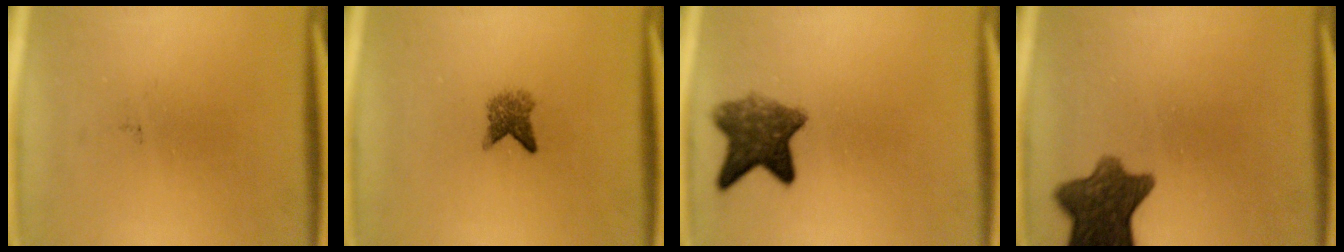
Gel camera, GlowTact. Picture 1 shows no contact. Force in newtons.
{"total": 2.7}
{"total": 7.3}
{"total": 9.5}